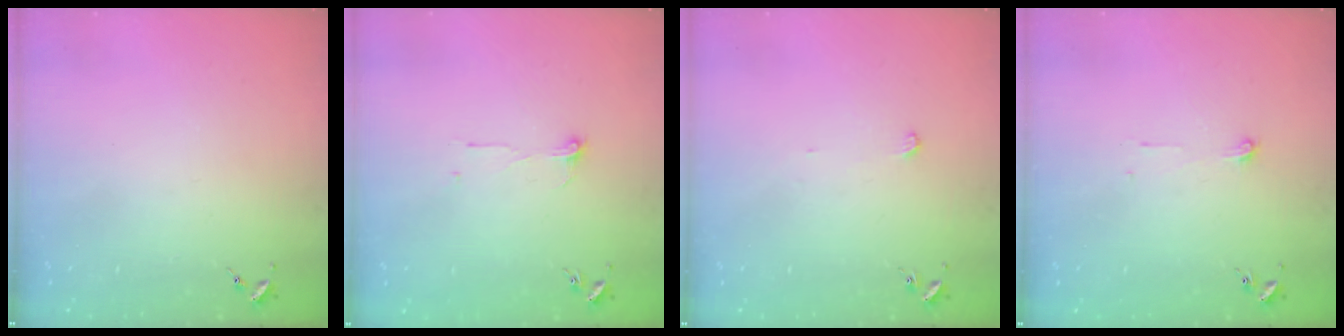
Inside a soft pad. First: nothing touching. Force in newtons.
{"total": 4.3, "press": 4.3, "slide": 0.5}
{"total": 2.2, "press": 2.2, "slide": 0.2}
{"total": 3.8, "press": 3.8, "slide": 0.3}